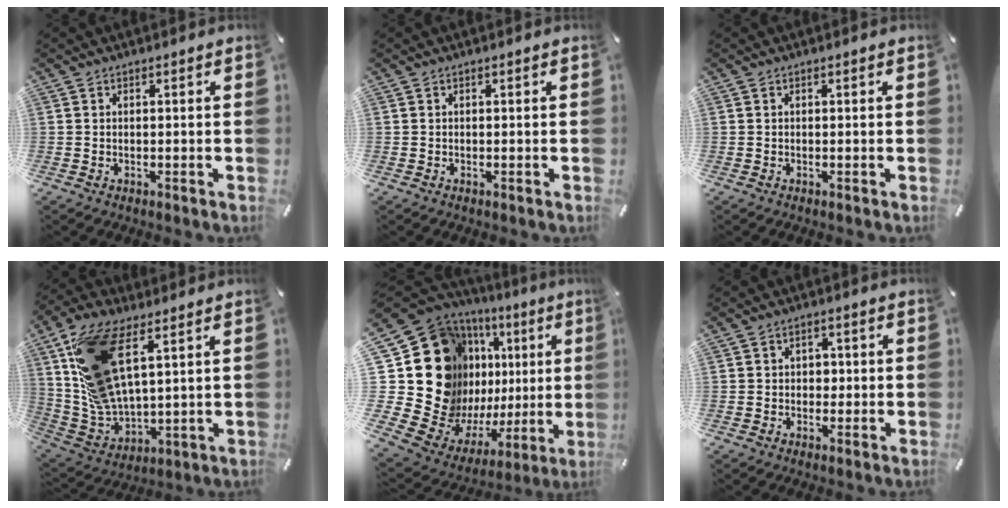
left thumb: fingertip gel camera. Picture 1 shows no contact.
{"total": 0.0}
{"total": 0.0}
{"total": 18.6, "force": [7.8, 9.4, 14.1], "torque": [-0.300, -0.017, 0.144]}
{"total": 30.0, "force": [6.6, 21.3, 20.1], "torque": [-0.315, -0.094, 0.181]}
{"total": 2.5, "force": [-0.2, 2.3, 1.0], "torque": [-0.007, 0.002, -0.011]}